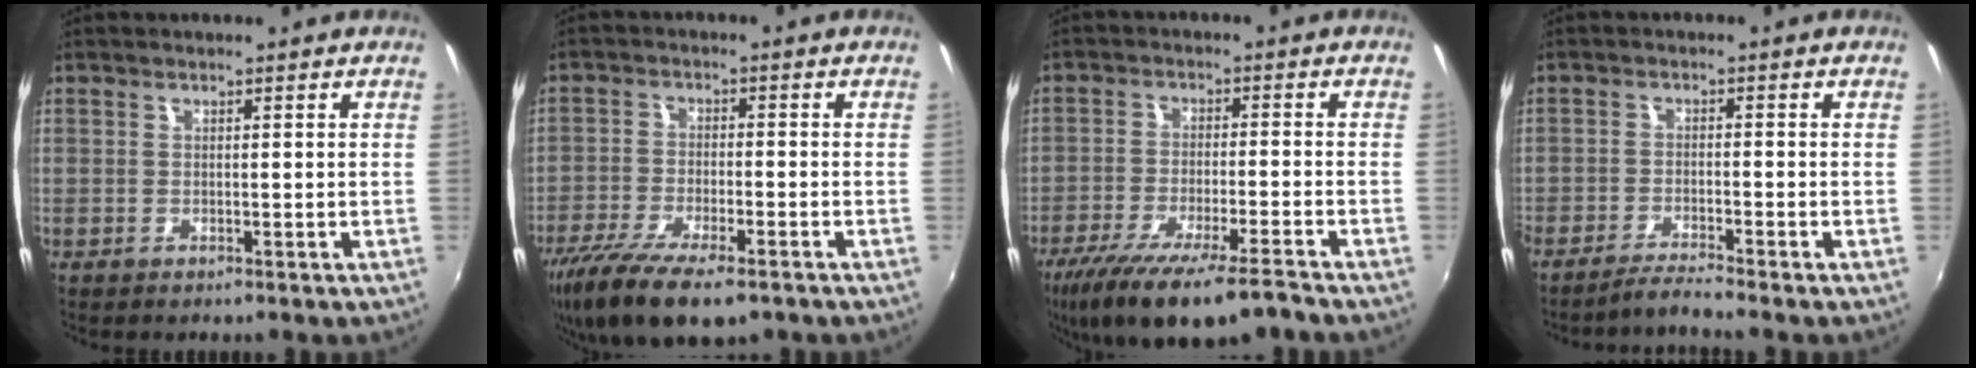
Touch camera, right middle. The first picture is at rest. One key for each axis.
{"total": 15.2, "fx": -10.5, "fy": 5.0, "fz": 9.7, "tx": -0.209, "ty": -0.050, "tz": -0.185}
{"total": 14.8, "fx": -11.5, "fy": 1.4, "fz": 9.2, "tx": -0.184, "ty": -0.039, "tz": -0.194}
{"total": 3.8, "fx": -3.5, "fy": -0.9, "fz": 1.1, "tx": -0.038, "ty": -0.005, "tz": -0.066}